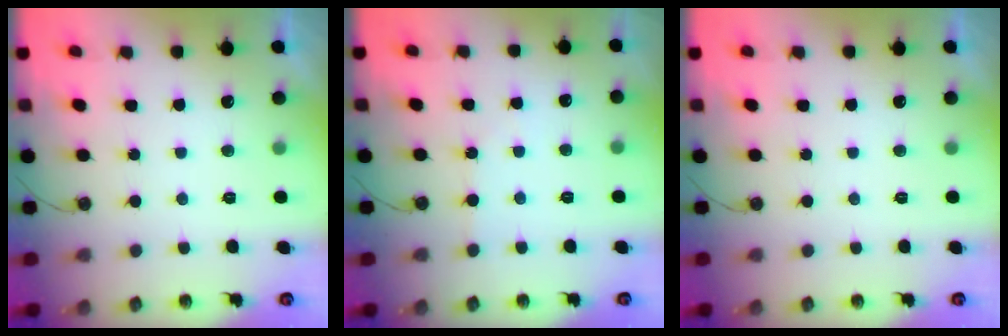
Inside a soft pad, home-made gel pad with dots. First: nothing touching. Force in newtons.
{"total": 2.6, "press": 2.6, "slide": 0.3}
{"total": 0.7, "press": 0.4, "slide": 0.7}